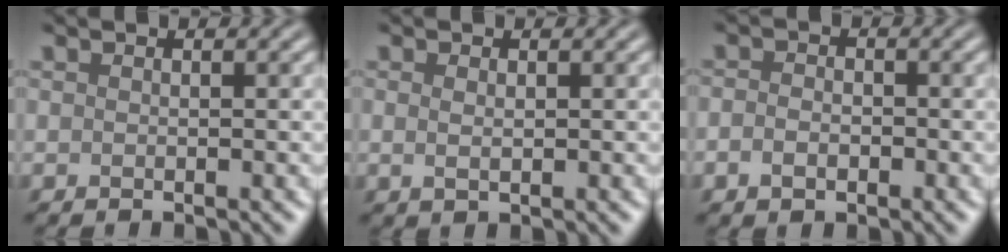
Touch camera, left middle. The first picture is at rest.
{"total": 0.9, "force": [0.2, 0.4, 0.8], "torque": [-0.017, -0.002, 0.005]}
{"total": 1.9, "force": [-0.7, 1.3, 1.1], "torque": [-0.016, -0.001, -0.021]}